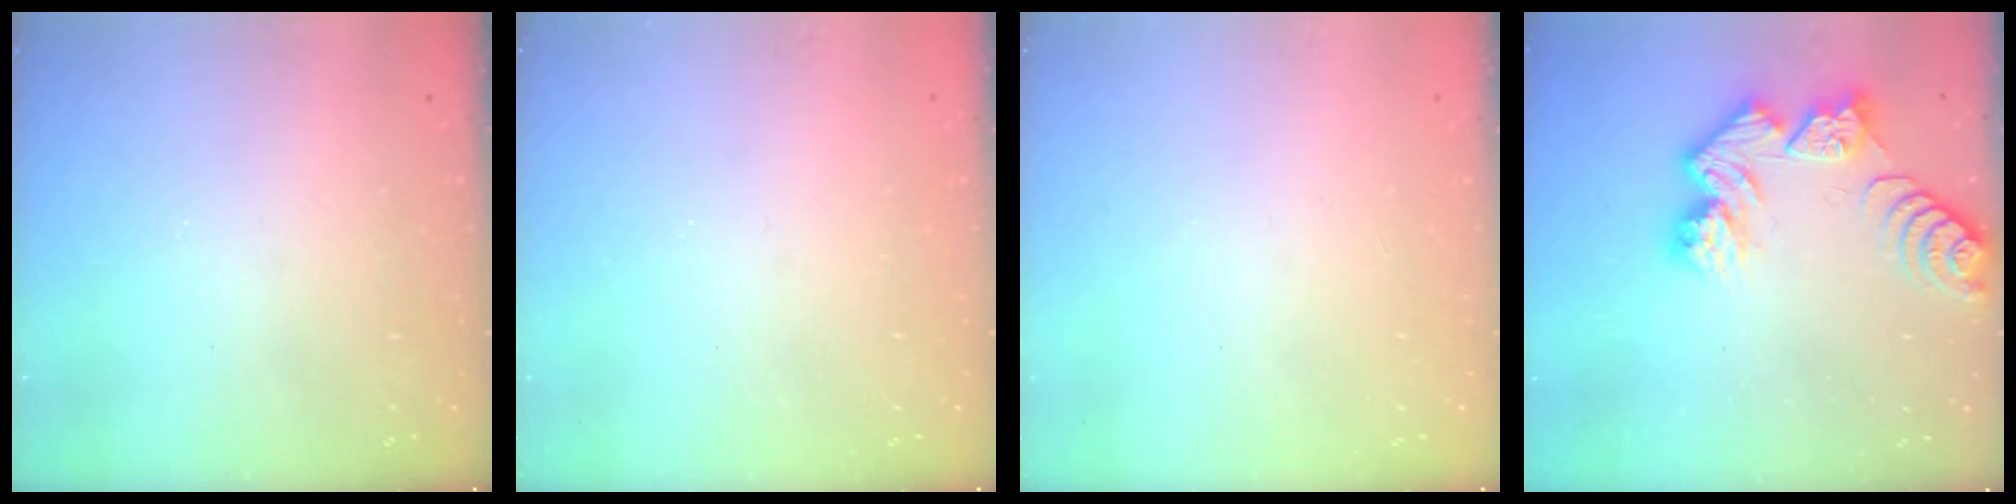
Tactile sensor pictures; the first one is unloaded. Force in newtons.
{"total": 0.0}
{"total": 0.0}
{"total": 10.7, "press": 10.7, "slide": 1.0}